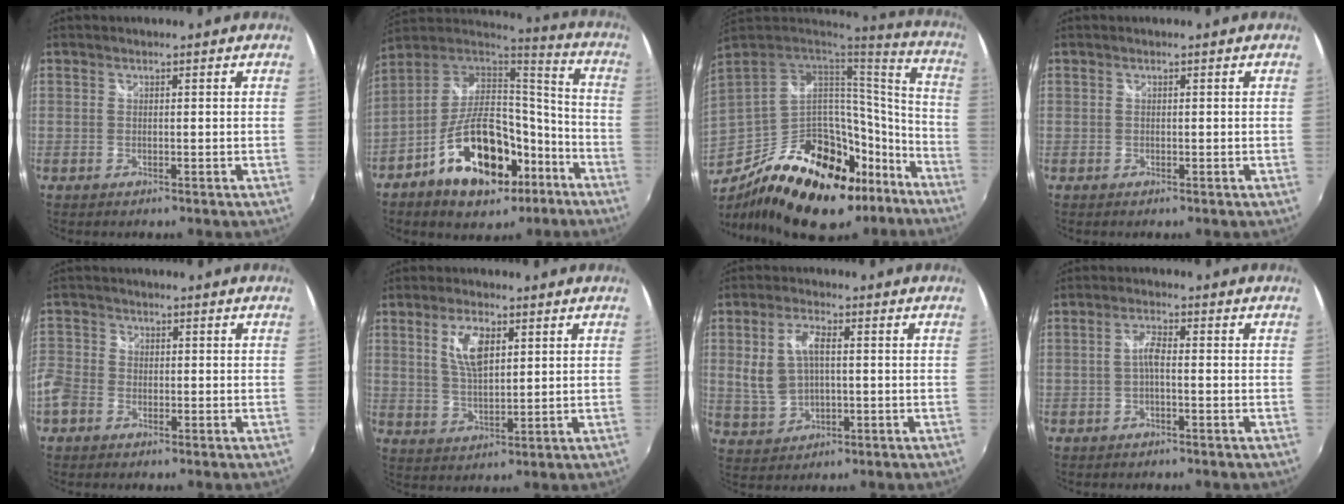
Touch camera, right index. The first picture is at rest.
{"total": 20.5, "force": [-9.1, 11.1, 14.6], "torque": [-0.266, 0.022, -0.137]}
{"total": 33.3, "force": [-18.7, 18.5, 20.4], "torque": [-0.387, 0.027, -0.260]}
{"total": 0.0}
{"total": 8.4, "force": [-3.2, 7.1, 3.1], "torque": [-0.095, 0.007, -0.073]}
{"total": 7.1, "force": [2.8, 3.2, 5.8], "torque": [-0.109, 0.005, 0.055]}
{"total": 7.7, "force": [0.6, 4.4, 6.3], "torque": [-0.135, 0.008, 0.021]}
{"total": 2.5, "force": [-0.8, 0.5, 2.3], "torque": [-0.049, 0.007, -0.015]}